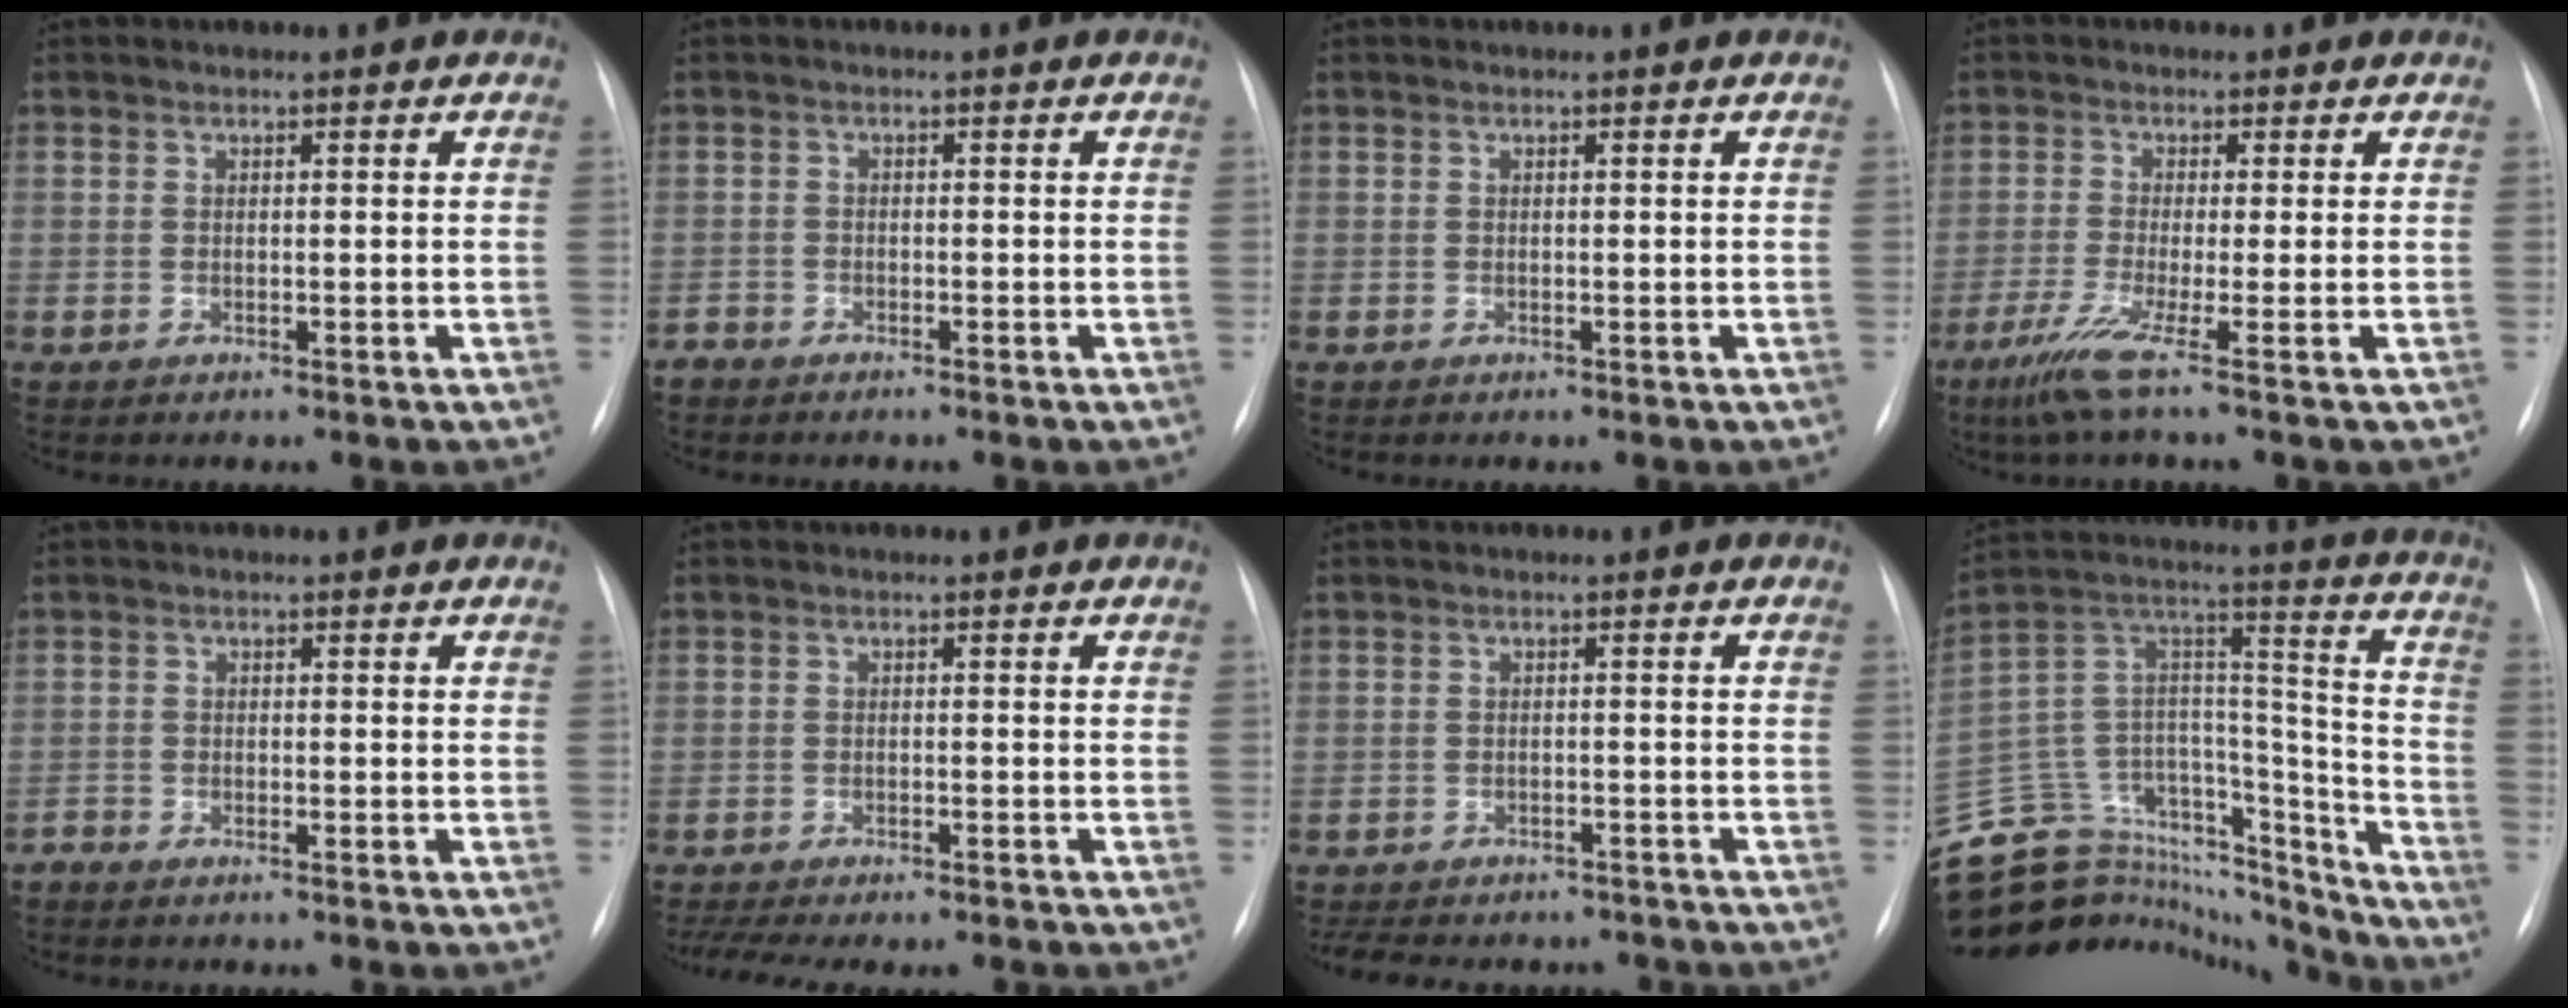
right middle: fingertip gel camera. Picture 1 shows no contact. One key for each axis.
{"total": 1.4, "fx": -1.4, "fy": 0.4, "fz": -0.1, "tx": -0.001, "ty": -0.001, "tz": -0.027}
{"total": 0.0}
{"total": 5.1, "fx": -3.0, "fy": -1.2, "fz": 4.0, "tx": -0.084, "ty": -0.020, "tz": -0.066}
{"total": 1.3, "fx": -1.3, "fy": 0.0, "fz": 0.0, "tx": -0.002, "ty": -0.003, "tz": -0.024}
{"total": 10.9, "fx": -9.4, "fy": 2.4, "fz": 4.9, "tx": -0.077, "ty": -0.001, "tz": -0.128}
{"total": 13.3, "fx": -11.6, "fy": 5.2, "fz": 4.2, "tx": -0.089, "ty": 0.008, "tz": -0.141}
{"total": 30.5, "fx": -27.9, "fy": 8.6, "fz": 8.6, "tx": -0.157, "ty": 0.042, "tz": -0.426}